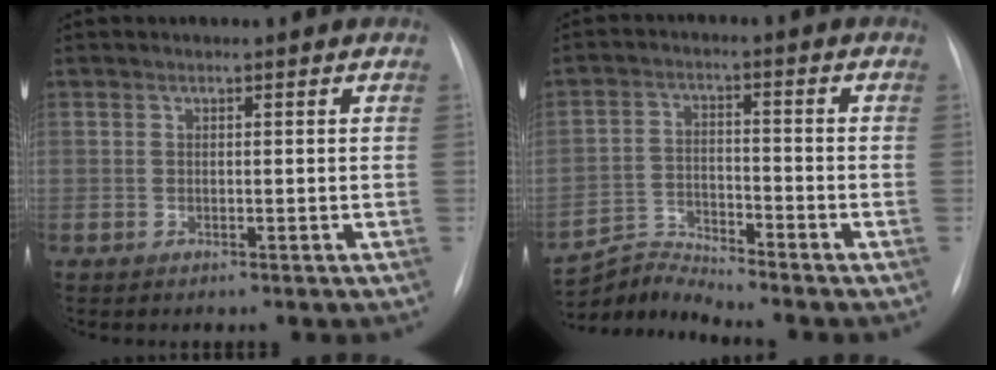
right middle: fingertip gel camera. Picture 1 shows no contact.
{"total": 6.0, "force": [-5.6, -1.8, -1.4], "torque": [0.007, -0.004, -0.105]}